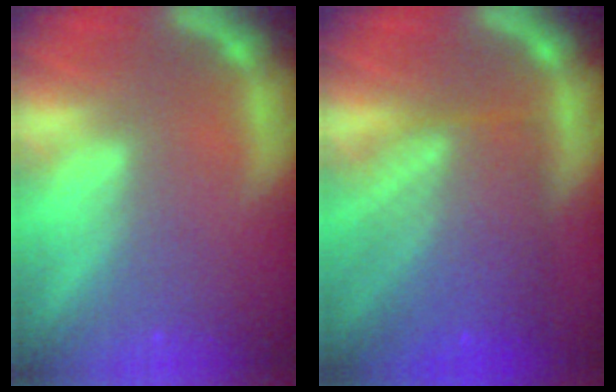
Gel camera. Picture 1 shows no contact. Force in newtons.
{"total": 8.6}